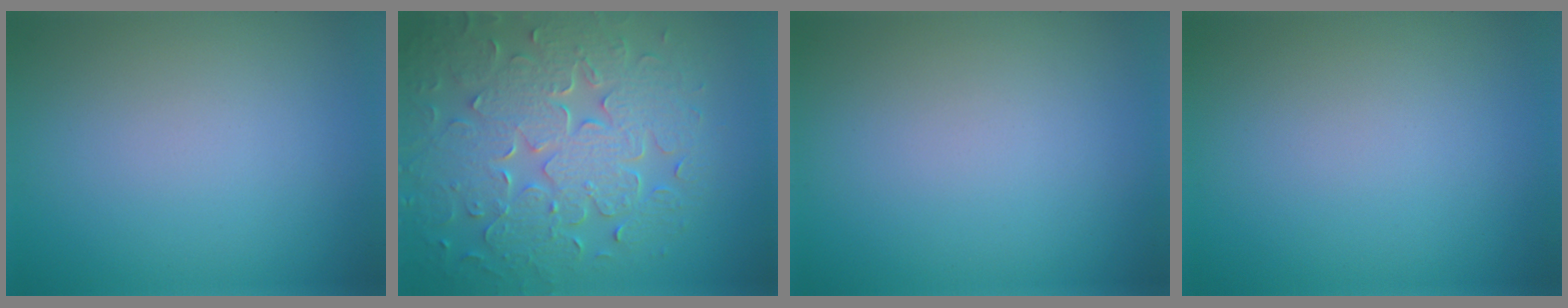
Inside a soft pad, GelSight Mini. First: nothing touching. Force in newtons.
{"total": 8.8, "press": 6.1, "slide": 6.3}
{"total": 0.0}
{"total": 0.0}